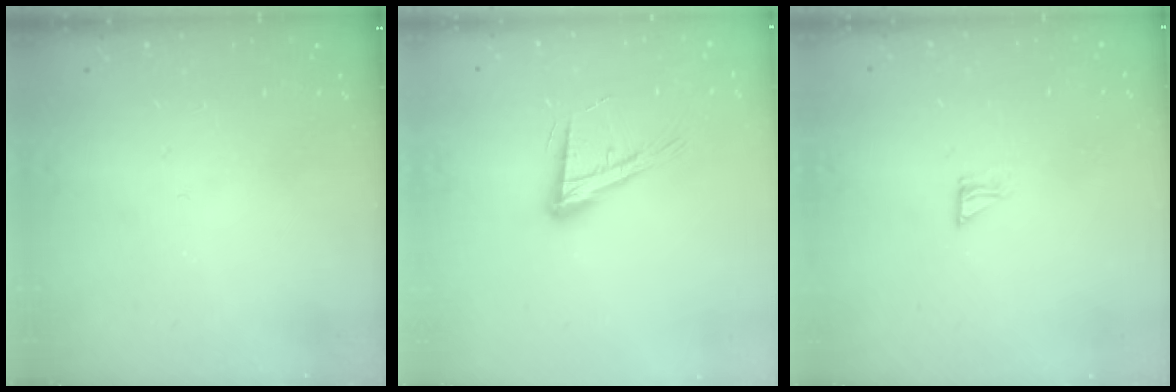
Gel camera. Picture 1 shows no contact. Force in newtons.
{"total": 14.6, "press": 14.0, "slide": 3.9}
{"total": 4.6, "press": 4.5, "slide": 0.5}